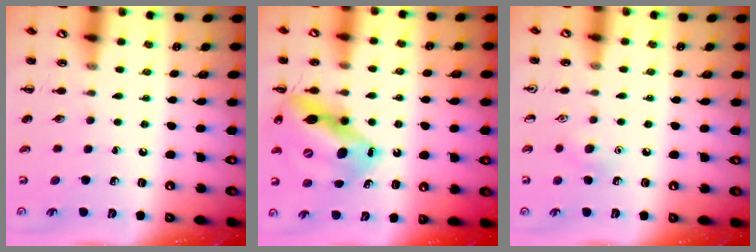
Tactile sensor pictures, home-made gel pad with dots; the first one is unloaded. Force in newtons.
{"total": 15.8, "press": 15.0, "slide": 4.7}
{"total": 6.5, "press": 6.2, "slide": 1.8}